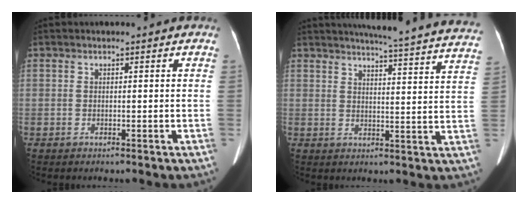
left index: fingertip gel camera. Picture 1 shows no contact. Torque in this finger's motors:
{"motor_torque": [-0.35, -0.72, 0.01, 0.05]}